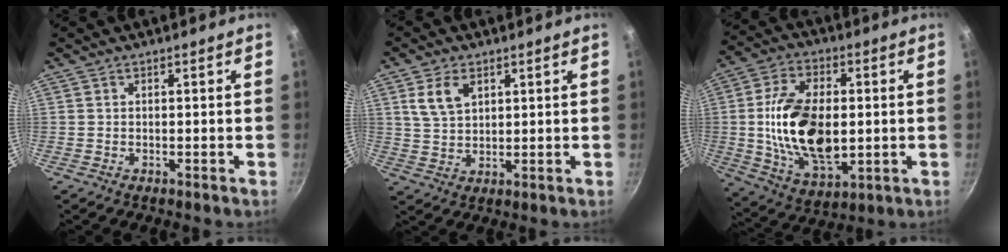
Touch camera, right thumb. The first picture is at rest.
{"total": 6.2, "force": [2.7, 3.8, 4.0], "torque": [-0.068, -0.008, 0.059]}
{"total": 19.1, "force": [-0.1, 10.7, 15.9], "torque": [-0.281, -0.008, 0.007]}